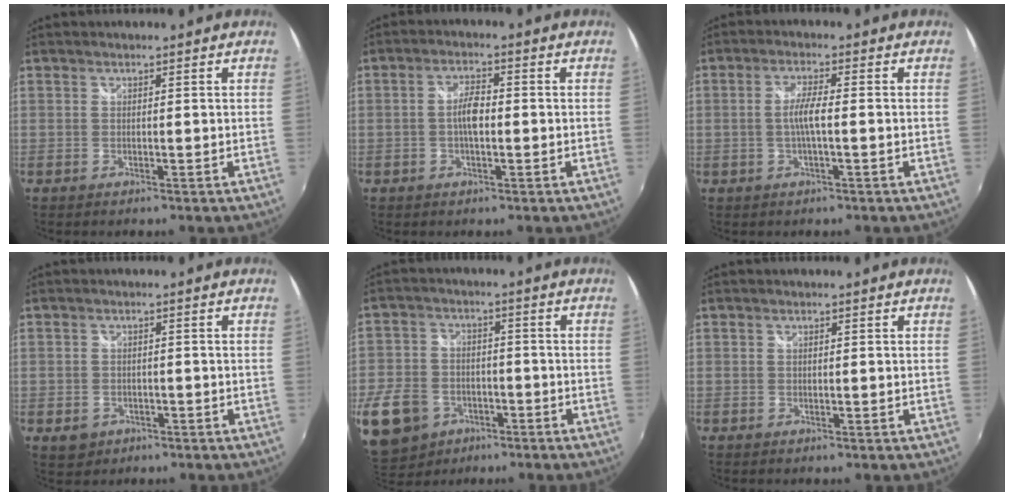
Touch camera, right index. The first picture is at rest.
{"total": 4.0, "force": [-0.5, 1.4, 3.7], "torque": [-0.072, 0.006, -0.011]}
{"total": 3.9, "force": [-0.6, 0.3, 3.8], "torque": [-0.074, 0.001, -0.010]}
{"total": 4.0, "force": [-1.7, 3.3, 1.4], "torque": [-0.034, -0.003, -0.020]}
{"total": 16.5, "force": [-7.8, 12.3, 7.8], "torque": [-0.214, -0.003, -0.126]}
{"total": 0.0}